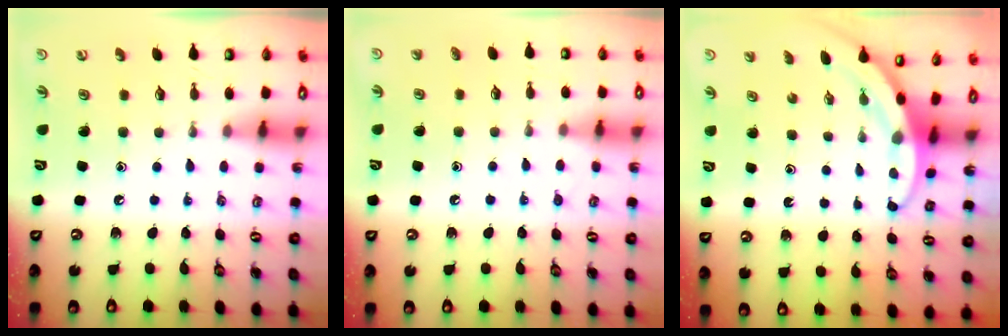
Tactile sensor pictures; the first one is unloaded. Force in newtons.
{"total": 4.4, "press": 4.3, "slide": 0.4}
{"total": 3.5, "press": 3.5, "slide": 0.1}